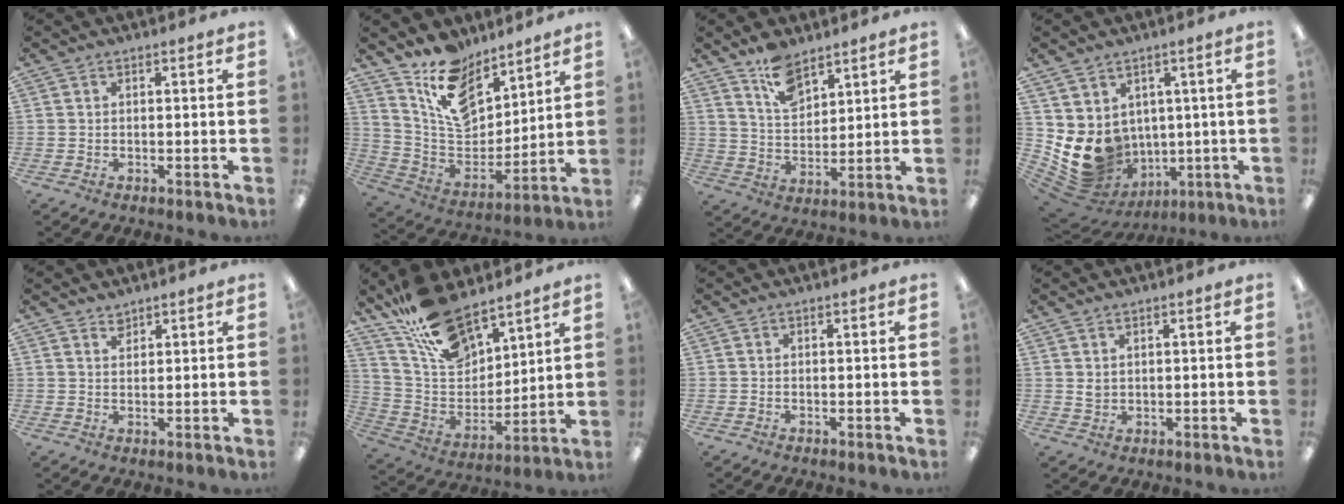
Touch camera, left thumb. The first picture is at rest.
{"total": 14.7, "force": [10.8, 8.2, 5.7], "torque": [-0.117, -0.069, 0.207]}
{"total": 9.9, "force": [7.3, 5.1, 4.3], "torque": [-0.077, -0.034, 0.134]}
{"total": 11.7, "force": [-0.1, 10.5, 5.2], "torque": [-0.113, -0.033, 0.011]}
{"total": 1.9, "force": [1.8, 0.6, 0.2], "torque": [-0.006, -0.003, 0.035]}
{"total": 17.3, "force": [13.4, 7.9, 7.8], "torque": [-0.159, -0.076, 0.247]}
{"total": 0.0}
{"total": 2.0, "force": [1.1, 1.4, 0.8], "torque": [-0.018, 0.002, 0.021]}